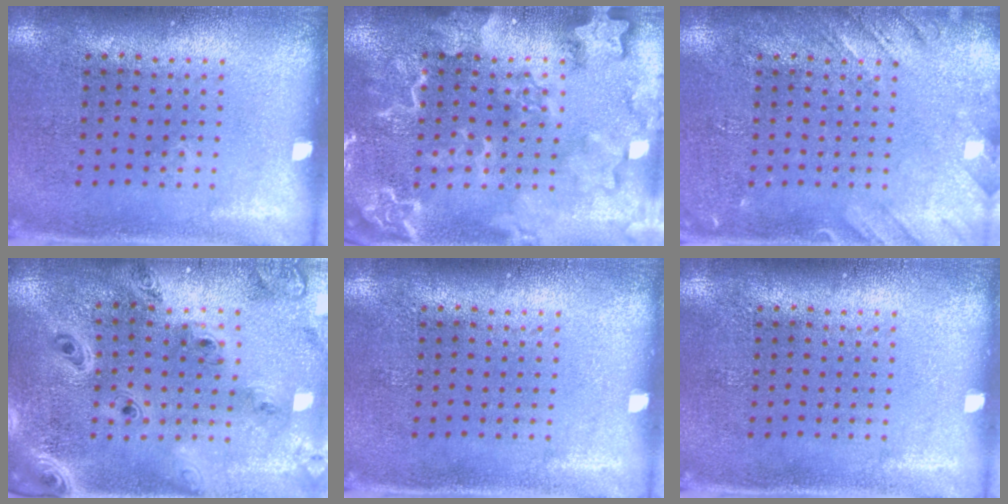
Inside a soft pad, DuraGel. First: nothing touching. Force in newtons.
{"total": 4.8, "press": 4.7, "slide": 0.7}
{"total": 2.3, "press": 2.3, "slide": 0.3}
{"total": 2.6, "press": 2.3, "slide": 1.2}
{"total": 0.0}
{"total": 0.0}